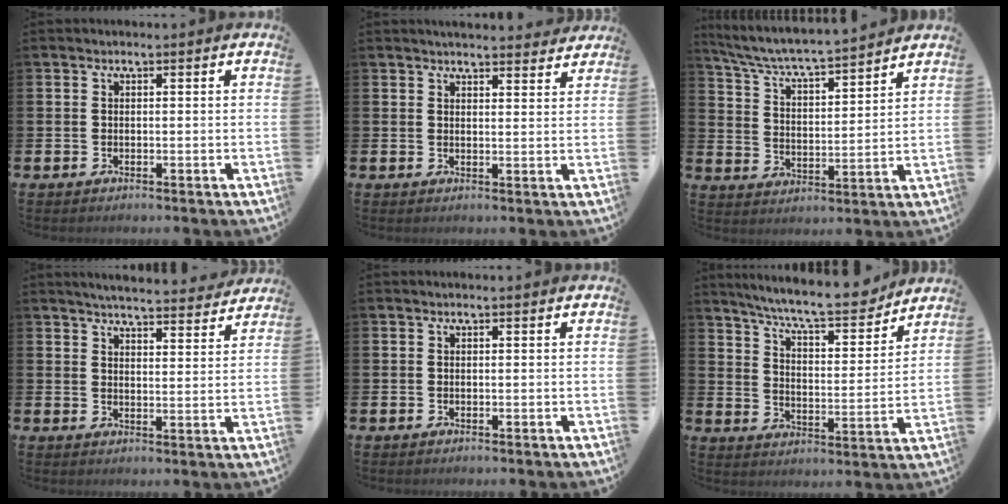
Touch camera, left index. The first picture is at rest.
{"total": 3.7, "force": [3.6, 0.3, 0.2], "torque": [0.000, -0.022, 0.064]}
{"total": 6.1, "force": [5.9, 0.0, 1.7], "torque": [-0.063, -0.050, 0.096]}
{"total": 5.2, "force": [5.1, 0.1, 0.6], "torque": [-0.016, -0.039, 0.088]}
{"total": 0.0}
{"total": 9.4, "force": [8.7, 1.0, 3.3], "torque": [-0.084, -0.058, 0.149]}